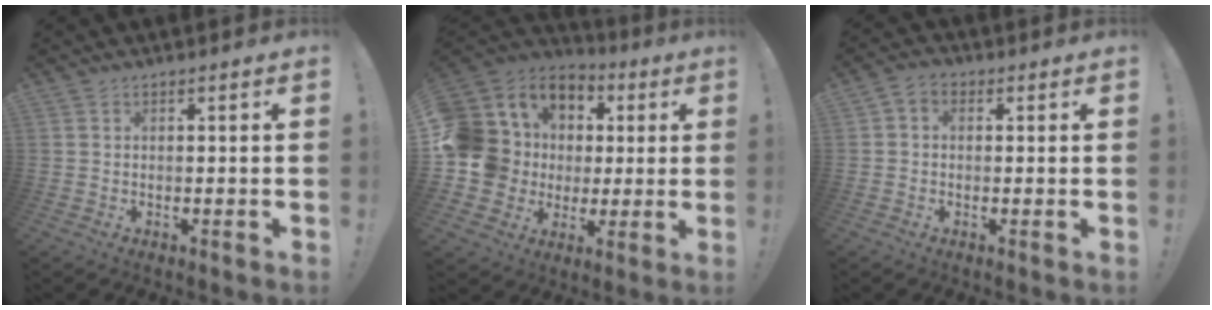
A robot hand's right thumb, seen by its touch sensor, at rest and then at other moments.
{"total": 14.8, "force": [1.7, 13.7, 5.6], "torque": [-0.107, -0.005, 0.065]}
{"total": 2.9, "force": [-0.2, 2.3, 1.8], "torque": [-0.033, 0.007, -0.002]}